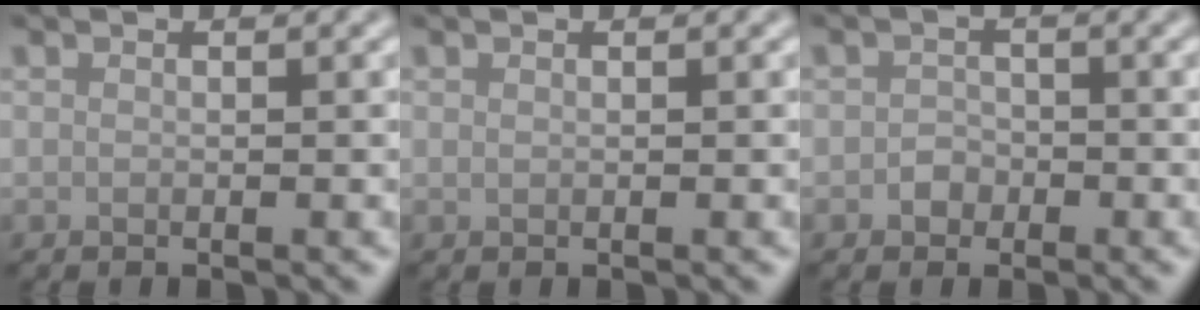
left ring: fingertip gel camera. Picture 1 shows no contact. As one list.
[{"total": 0.0}, {"total": 1.3, "force": [-0.5, 1.1, 0.3], "torque": [0.001, 0.000, -0.011]}]